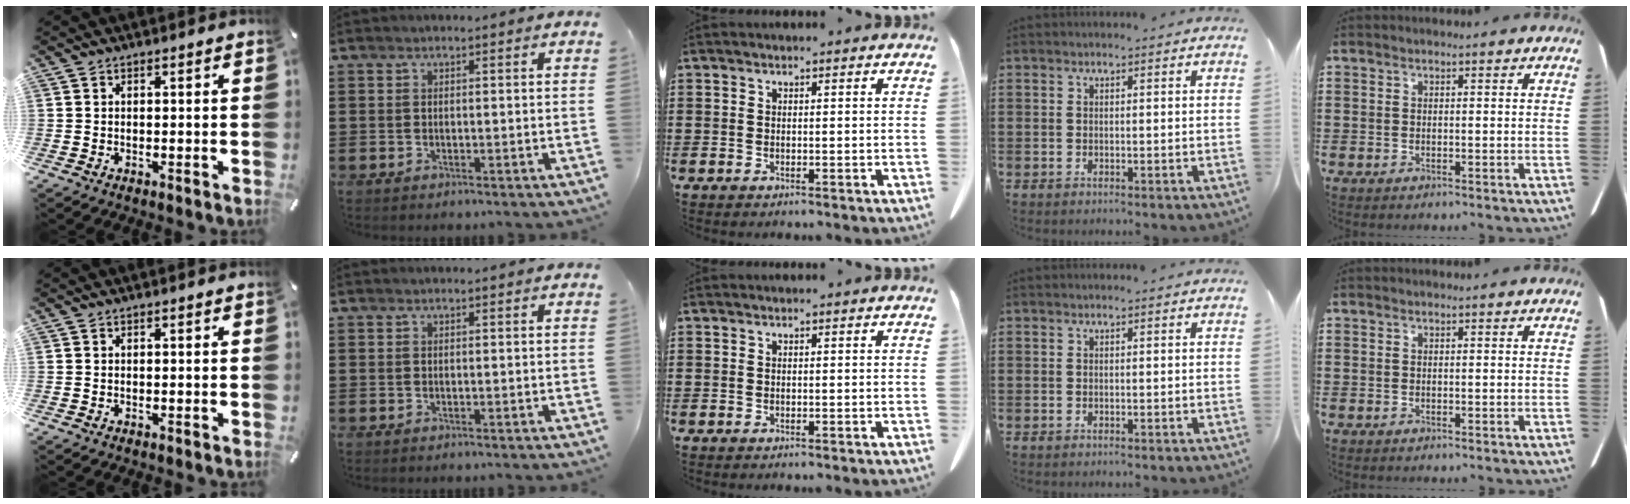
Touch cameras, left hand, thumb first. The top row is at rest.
{}